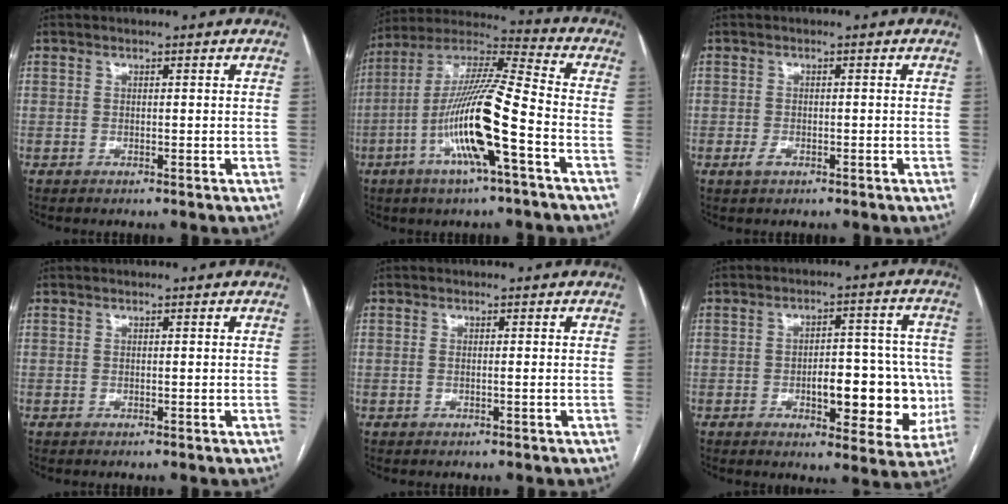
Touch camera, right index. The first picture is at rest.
{"total": 16.8, "force": [-5.3, 0.8, 15.9], "torque": [-0.310, 0.001, -0.103]}
{"total": 1.4, "force": [-0.7, 0.8, 1.0], "torque": [-0.014, 0.002, -0.010]}
{"total": 0.0}
{"total": 0.7, "force": [-0.1, 0.0, 0.7], "torque": [-0.015, -0.001, -0.002]}
{"total": 13.6, "force": [-2.8, 5.5, 12.1], "torque": [-0.142, 0.021, -0.026]}